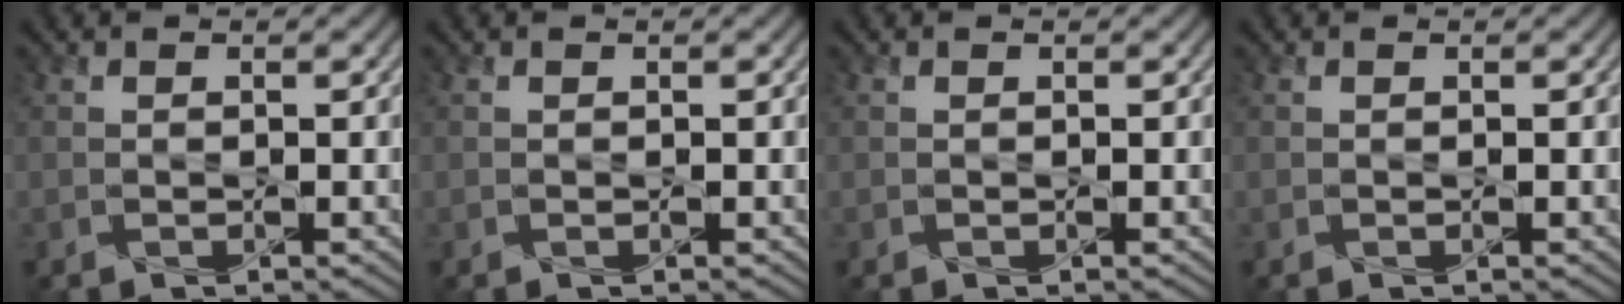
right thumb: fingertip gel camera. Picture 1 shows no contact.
{"total": 0.0}
{"total": 0.0}
{"total": 0.0}